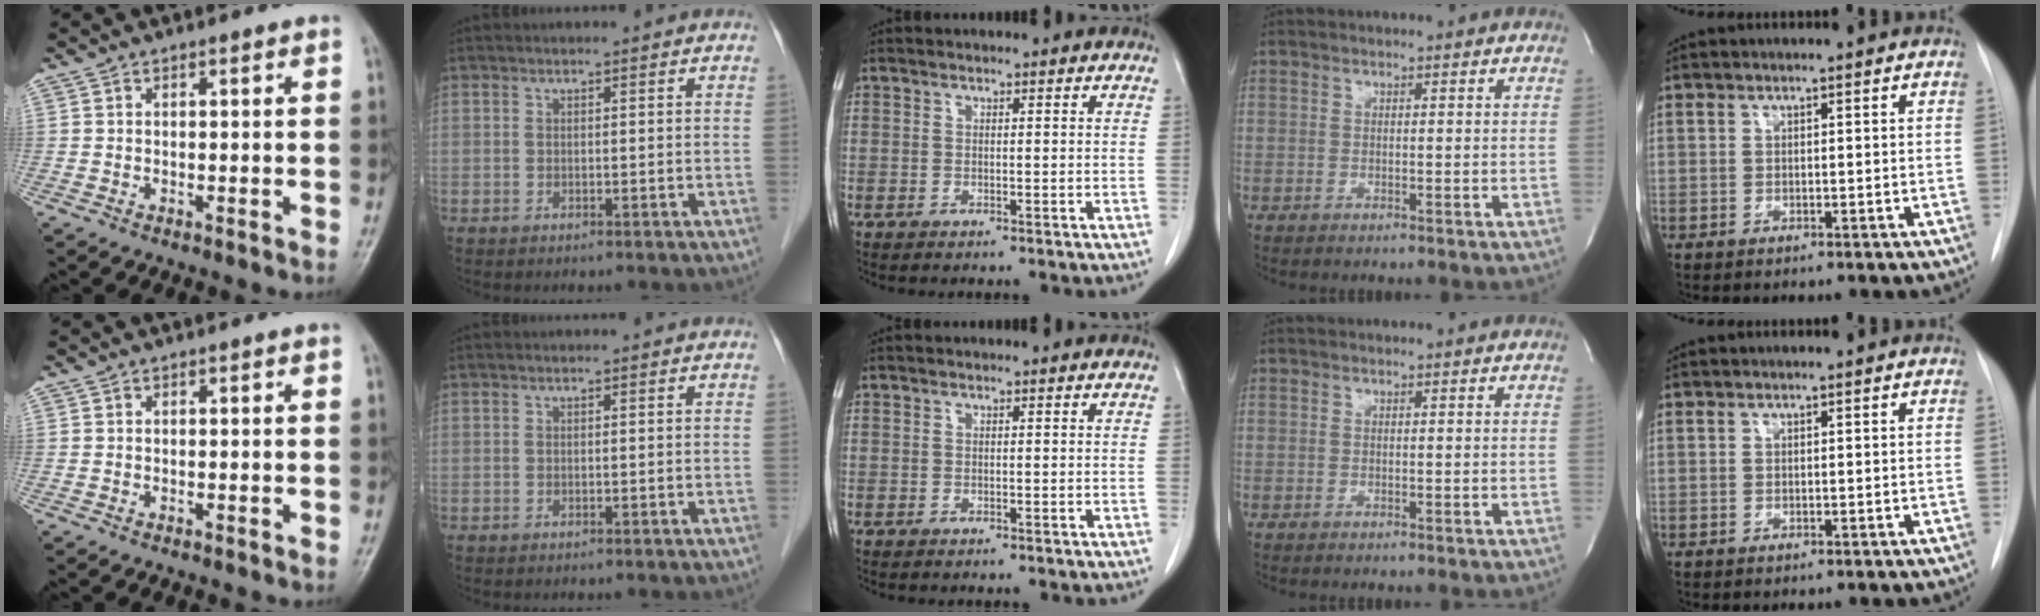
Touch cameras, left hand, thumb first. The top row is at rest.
{}